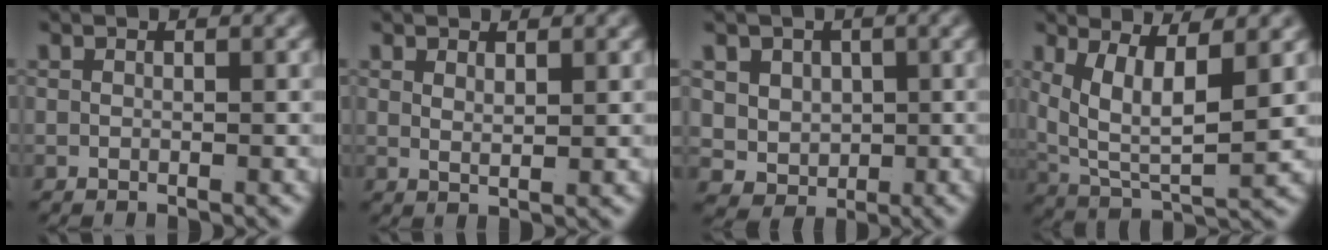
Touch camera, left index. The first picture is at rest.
{"total": 1.3, "force": [1.0, -0.5, 0.7], "torque": [-0.012, -0.012, 0.031]}
{"total": 6.0, "force": [0.0, 5.6, 2.2], "torque": [-0.062, -0.044, 0.014]}
{"total": 7.2, "force": [1.6, 4.4, 5.4], "torque": [-0.125, -0.037, 0.044]}